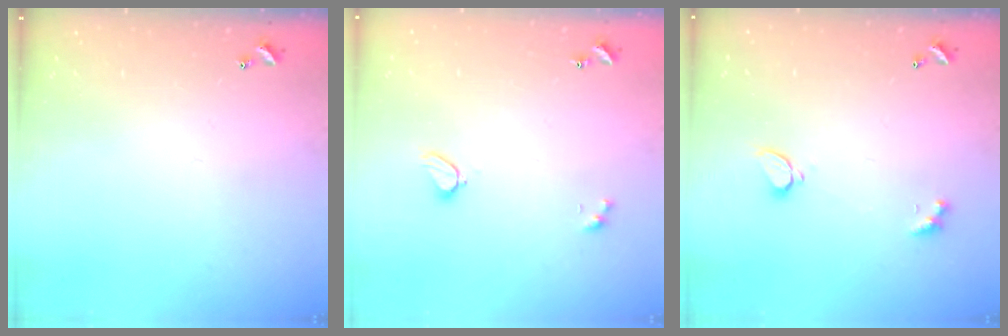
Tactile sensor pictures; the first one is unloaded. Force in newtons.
{"total": 2.1, "press": 2.0, "slide": 0.5}
{"total": 1.7, "press": 1.7, "slide": 0.3}